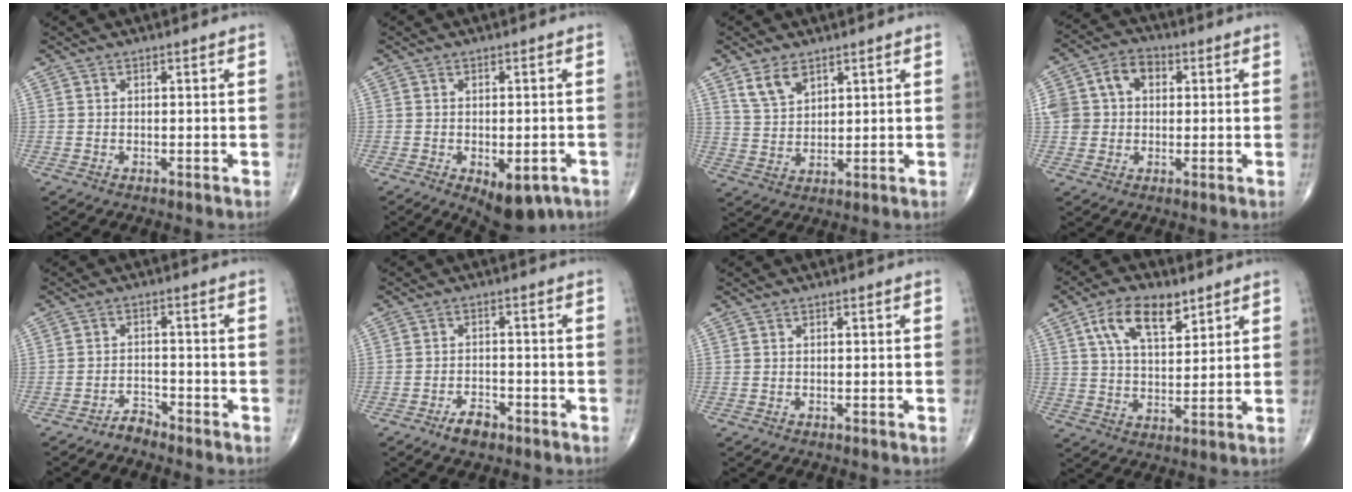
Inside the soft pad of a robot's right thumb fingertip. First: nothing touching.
{"total": 9.2, "force": [-4.2, 4.5, 6.8], "torque": [-0.082, 0.005, -0.048]}
{"total": 5.5, "force": [3.6, 3.0, 3.0], "torque": [-0.047, -0.019, 0.077]}
{"total": 9.8, "force": [2.1, 7.8, 5.5], "torque": [-0.089, 0.024, 0.034]}
{"total": 2.5, "force": [-2.4, 0.6, 0.2], "torque": [-0.001, 0.010, -0.043]}
{"total": 2.7, "force": [-1.9, 1.2, 1.3], "torque": [-0.023, 0.009, -0.032]}
{"total": 0.0}
{"total": 11.2, "force": [5.8, 5.6, 7.9], "torque": [-0.124, -0.020, 0.107]}